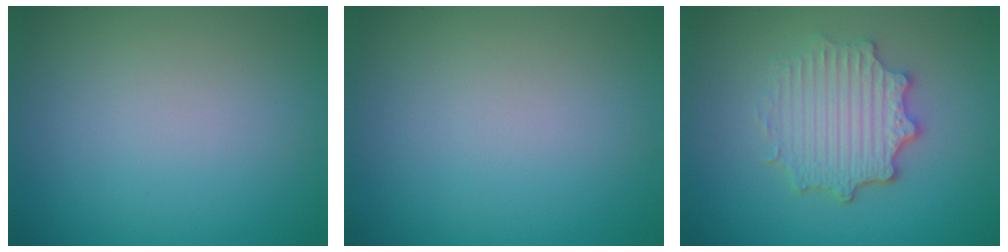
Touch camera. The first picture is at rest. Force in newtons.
{"total": 0.0}
{"total": 4.8, "press": 3.7, "slide": 3.0}